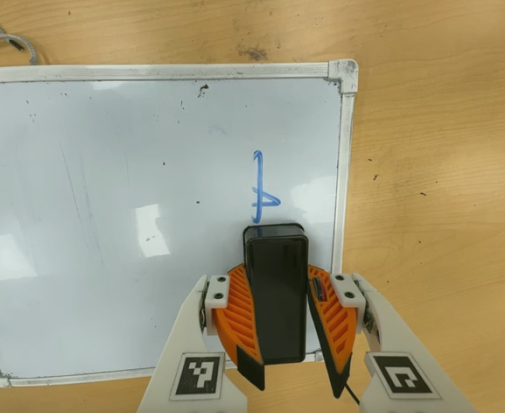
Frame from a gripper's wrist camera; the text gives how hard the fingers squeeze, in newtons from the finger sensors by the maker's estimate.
{"total": 11.6, "left": 11.2, "right": 12.0}